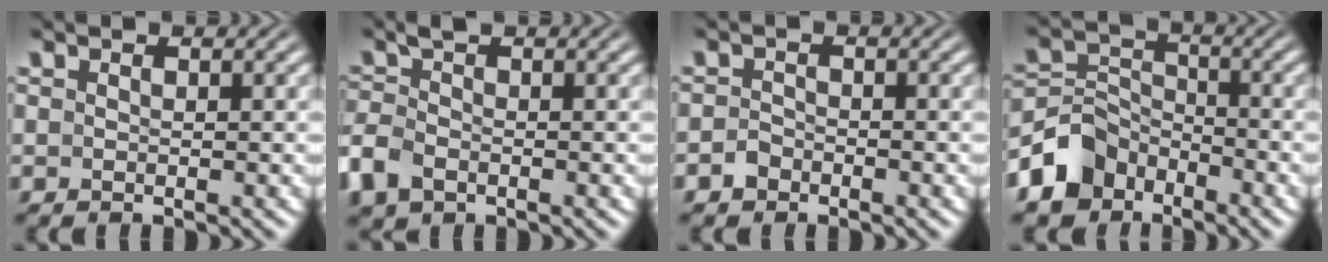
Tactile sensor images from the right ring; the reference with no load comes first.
{"total": 2.8, "force": [-1.4, 1.9, 1.6], "torque": [-0.050, -0.013, -0.019]}
{"total": 1.7, "force": [-1.4, 1.0, 0.1], "torque": [-0.010, -0.012, -0.021]}
{"total": 6.8, "force": [-3.8, 5.0, 2.6], "torque": [-0.047, -0.027, -0.061]}